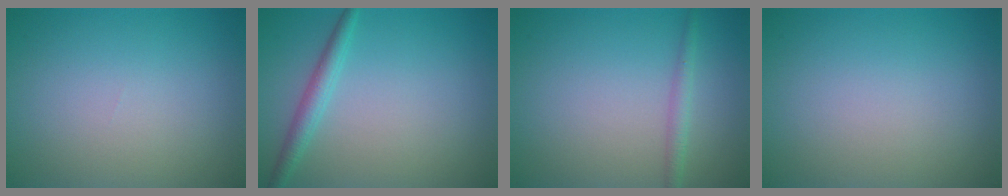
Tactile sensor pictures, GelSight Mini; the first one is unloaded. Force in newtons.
{"total": 2.1, "press": 2.1, "slide": 0.1}
{"total": 1.4, "press": 1.4, "slide": 0.1}
{"total": 0.0}